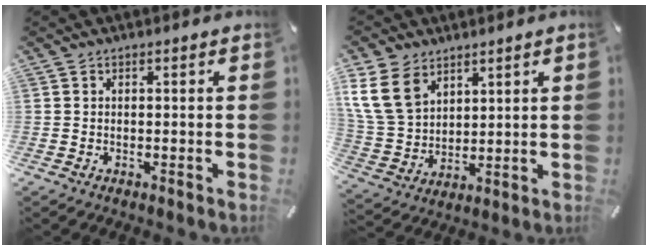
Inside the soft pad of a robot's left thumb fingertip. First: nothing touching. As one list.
[{"total": 12.1, "force": [6.1, 8.9, 5.5], "torque": [-0.157, -0.014, 0.118]}]